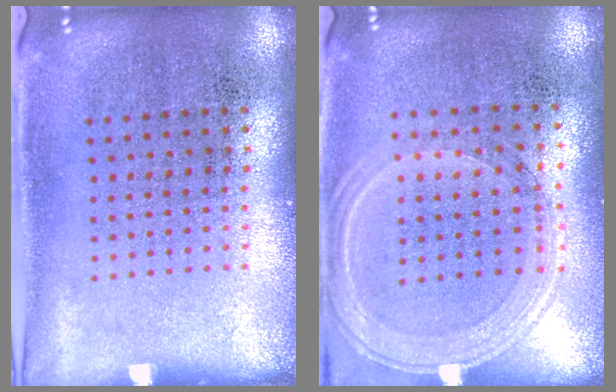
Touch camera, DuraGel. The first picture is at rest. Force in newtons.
{"total": 1.0, "press": 0.9, "slide": 0.3}